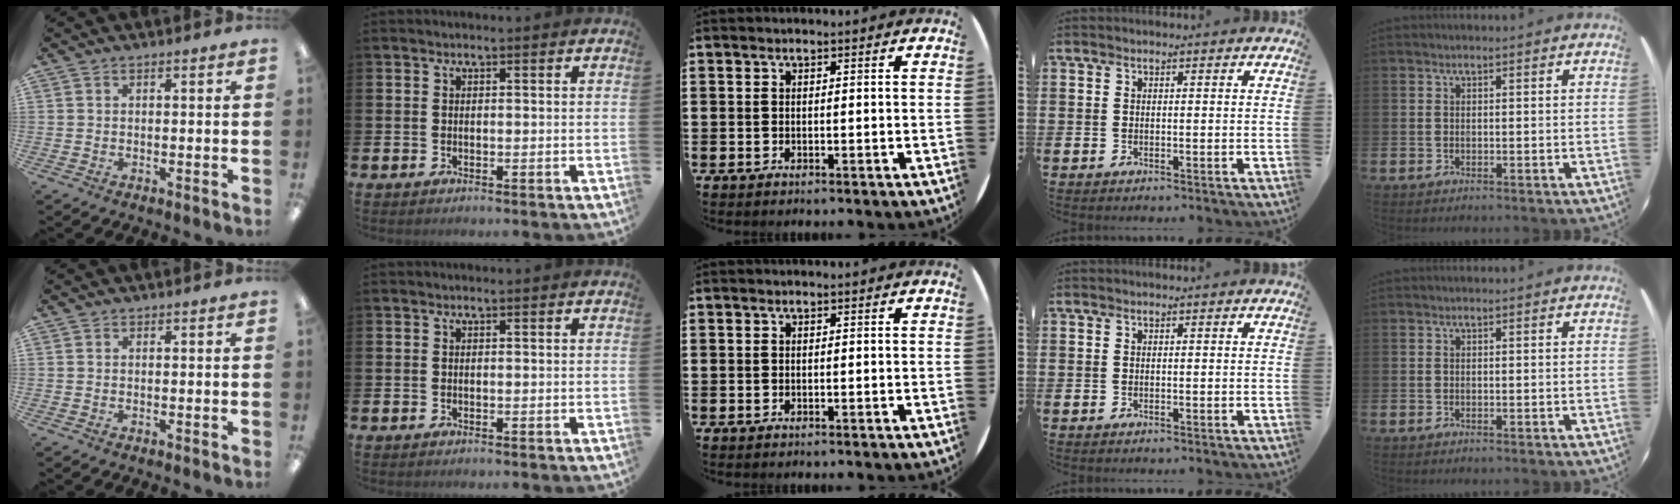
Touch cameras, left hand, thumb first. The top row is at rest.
{}